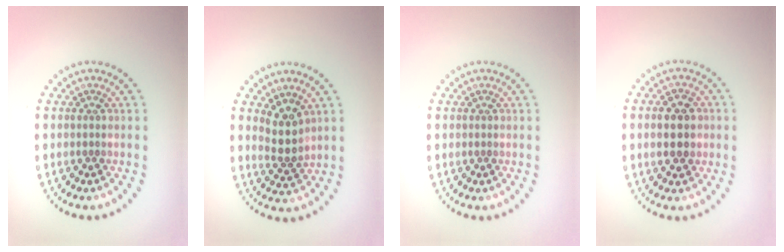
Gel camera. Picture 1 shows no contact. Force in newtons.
{"total": 2.5, "press": 2.1, "slide": 1.5}
{"total": 0.0}
{"total": 3.8, "press": 3.8, "slide": 0.1}